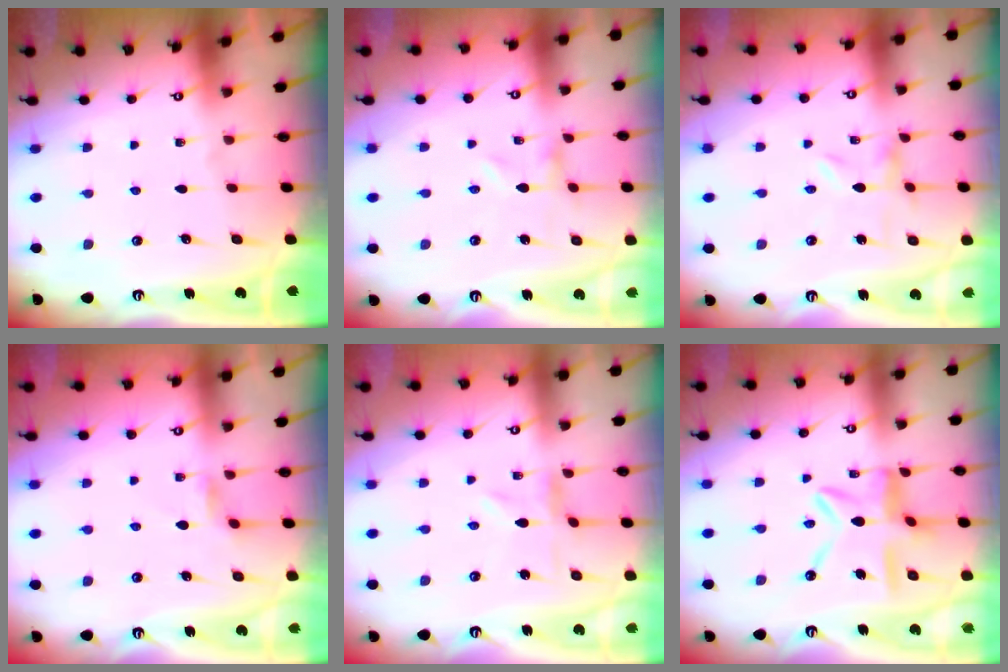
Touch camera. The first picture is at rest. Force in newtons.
{"total": 0.0}
{"total": 0.0}
{"total": 2.3, "press": 2.3, "slide": 0.5}
{"total": 0.0}
{"total": 13.4, "press": 13.3, "slide": 1.4}